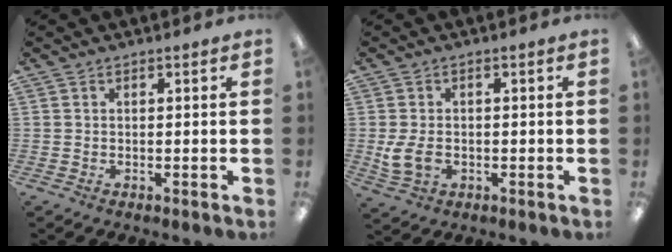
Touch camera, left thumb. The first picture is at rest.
{"total": 6.0, "force": [-0.8, 4.3, 4.1], "torque": [-0.087, -0.001, -0.015]}